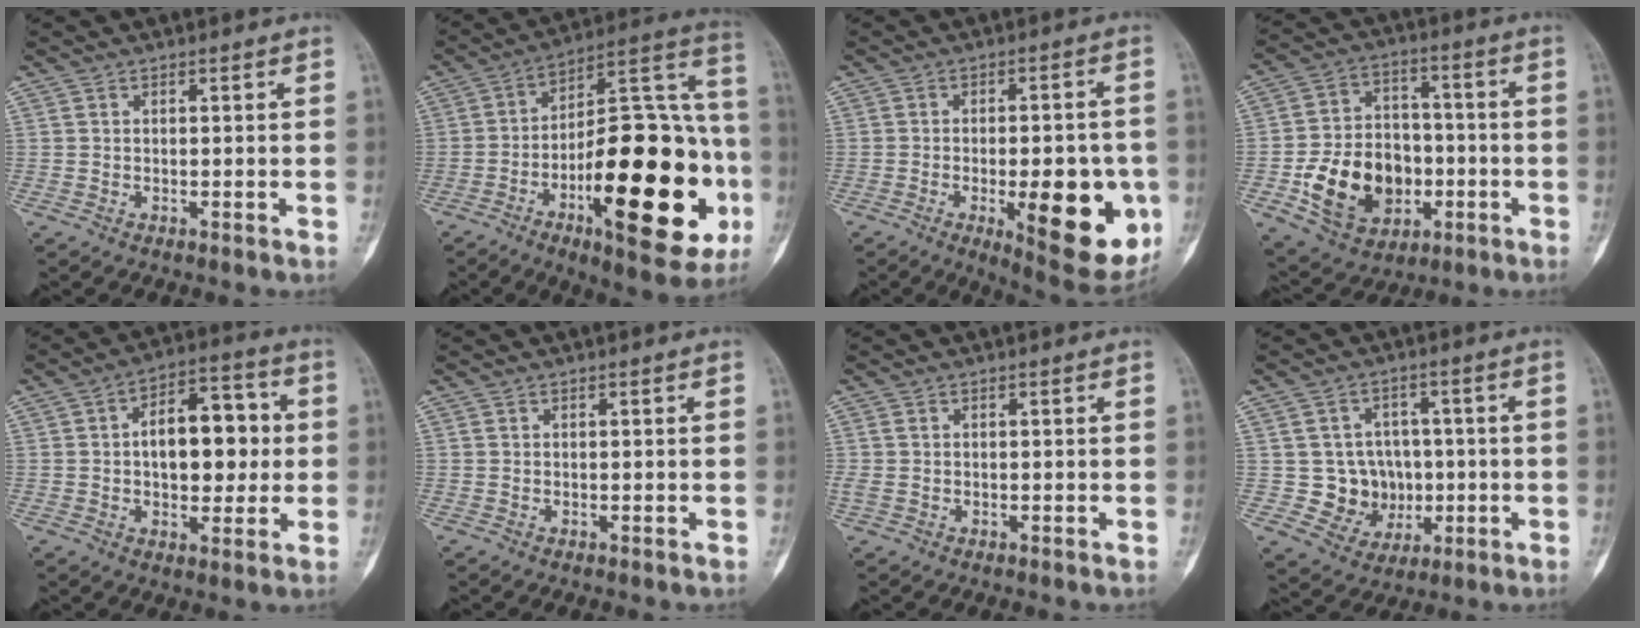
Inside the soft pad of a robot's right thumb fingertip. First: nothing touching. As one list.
[{"total": 31.4, "force": [-9.6, 11.4, 27.7], "torque": [-0.375, 0.043, -0.137]}, {"total": 18.2, "force": [-4.7, 6.7, 16.3], "torque": [-0.175, 0.001, -0.047]}, {"total": 17.3, "force": [-4.3, 13.0, 10.5], "torque": [-0.141, 0.028, -0.060]}, {"total": 13.9, "force": [1.0, 8.0, 11.3], "torque": [-0.127, 0.023, 0.011]}, {"total": 0.0}, {"total": 1.9, "force": [0.0, 1.4, 1.3], "torque": [-0.052, 0.003, 0.000]}, {"total": 8.9, "force": [-0.5, 8.4, 3.1], "torque": [0.007, 0.016, 0.003]}]